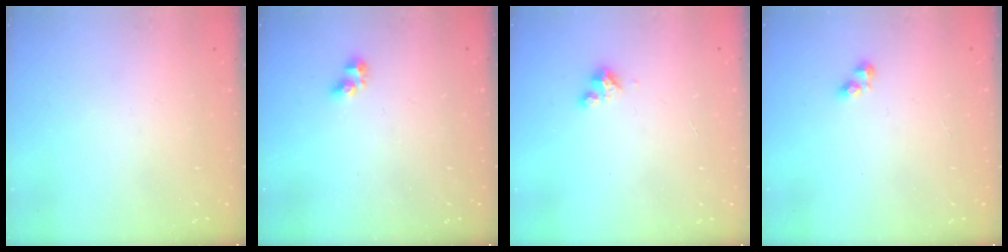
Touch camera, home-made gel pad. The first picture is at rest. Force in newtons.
{"total": 4.1, "press": 4.1, "slide": 0.4}
{"total": 2.0, "press": 2.0, "slide": 0.3}
{"total": 1.8, "press": 1.7, "slide": 0.3}